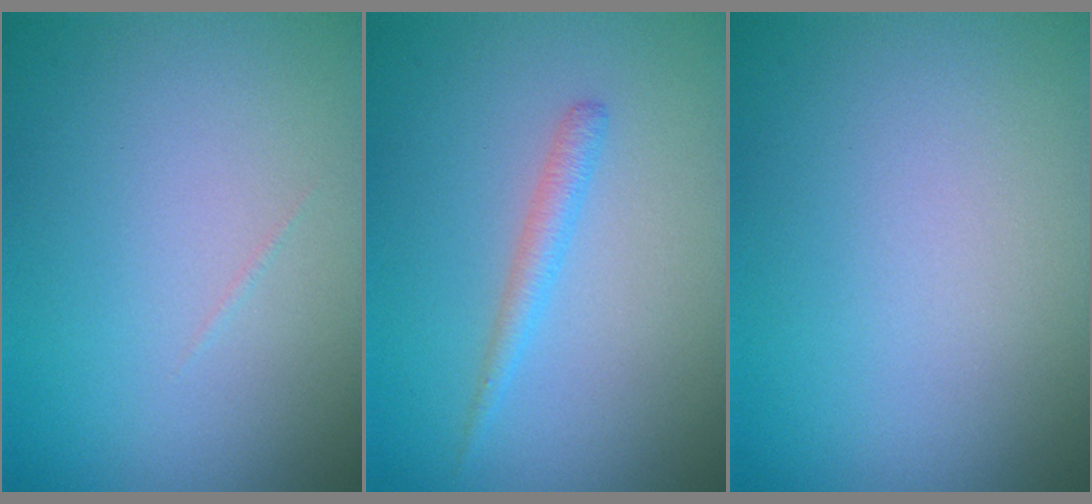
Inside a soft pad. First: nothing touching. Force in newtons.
{"total": 1.4, "press": 1.4, "slide": 0.1}
{"total": 0.0}